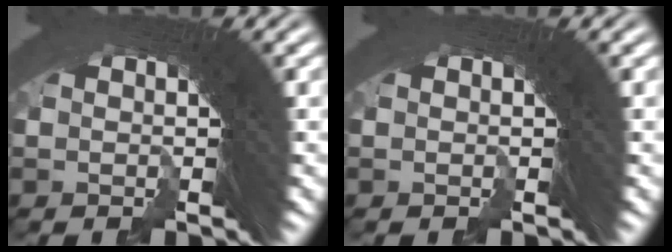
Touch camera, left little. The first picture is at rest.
{"total": 0.0}